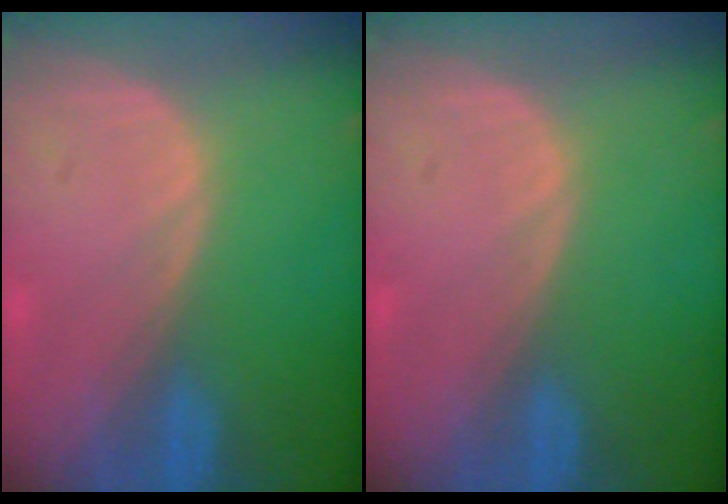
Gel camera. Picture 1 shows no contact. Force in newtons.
{"total": 0.0}